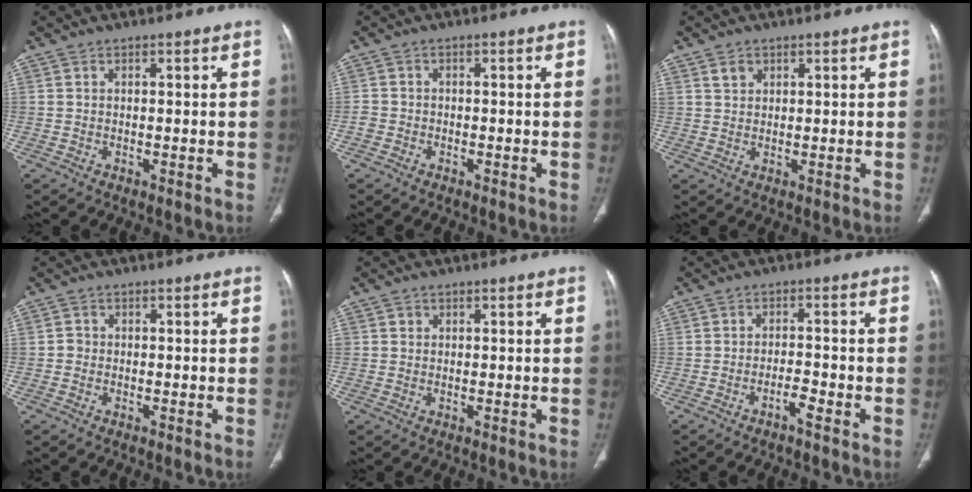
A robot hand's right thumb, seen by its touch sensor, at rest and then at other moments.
{"total": 1.5, "force": [-1.0, 1.1, 0.3], "torque": [-0.006, 0.006, -0.022]}
{"total": 2.2, "force": [1.3, 1.5, 0.9], "torque": [-0.010, -0.003, 0.026]}
{"total": 1.0, "force": [-0.5, 0.8, 0.4], "torque": [-0.004, 0.003, -0.014]}
{"total": 0.8, "force": [0.2, 0.8, 0.1], "torque": [0.007, 0.001, 0.003]}
{"total": 2.8, "force": [-1.9, 0.5, 2.1], "torque": [-0.039, 0.016, -0.034]}